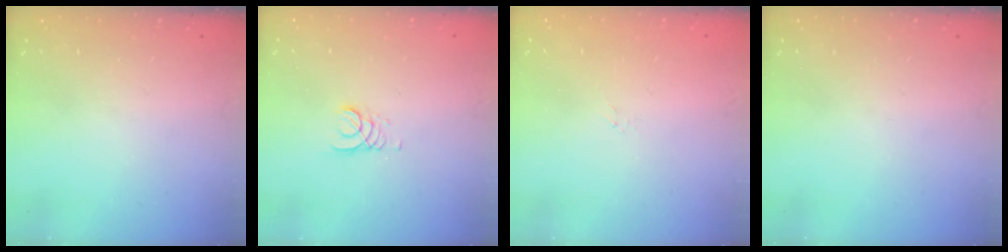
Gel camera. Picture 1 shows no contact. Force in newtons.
{"total": 2.2, "press": 2.2, "slide": 0.3}
{"total": 1.5, "press": 1.4, "slide": 0.3}
{"total": 0.0}